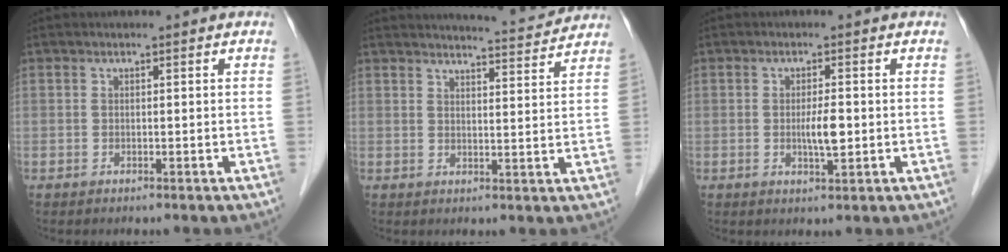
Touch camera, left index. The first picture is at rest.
{"total": 7.7, "force": [7.6, -0.2, 1.2], "torque": [-0.028, -0.004, 0.094]}
{"total": 3.1, "force": [-0.2, 0.5, 3.0], "torque": [-0.056, -0.003, -0.003]}